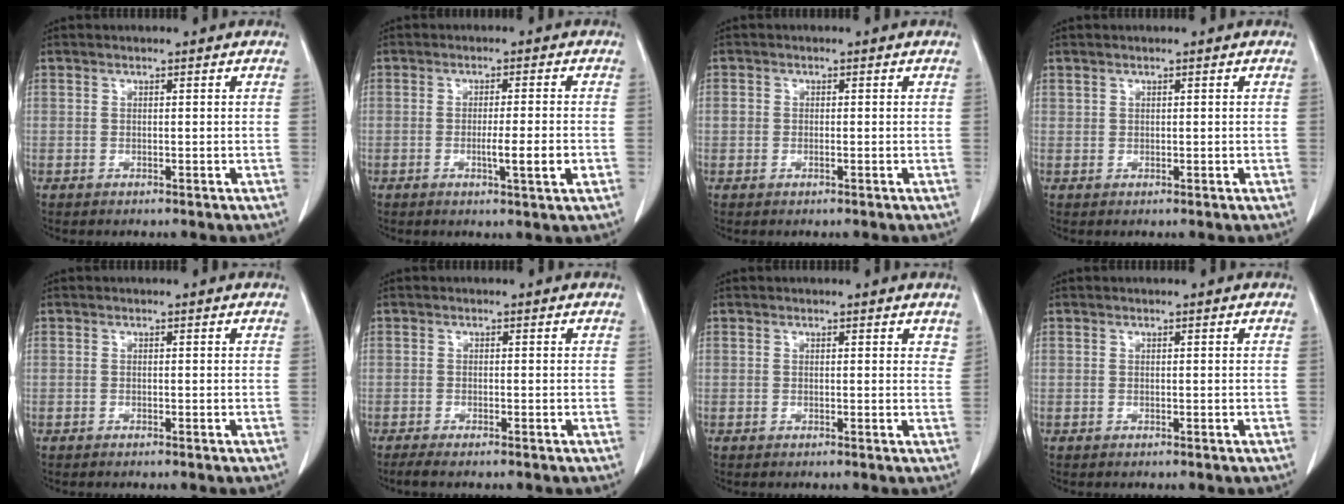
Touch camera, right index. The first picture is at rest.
{"total": 4.9, "force": [-1.3, -0.1, 4.7], "torque": [-0.073, -0.007, -0.018]}
{"total": 1.3, "force": [-0.1, 1.0, 0.9], "torque": [-0.018, 0.002, -0.003]}
{"total": 0.6, "force": [0.5, 0.3, 0.0], "torque": [0.006, -0.001, 0.008]}
{"total": 0.0}
{"total": 1.9, "force": [-1.5, 0.1, 1.1], "torque": [-0.021, -0.004, -0.026]}
{"total": 1.7, "force": [1.5, 0.7, 0.6], "torque": [0.006, -0.002, 0.009]}
{"total": 0.0}